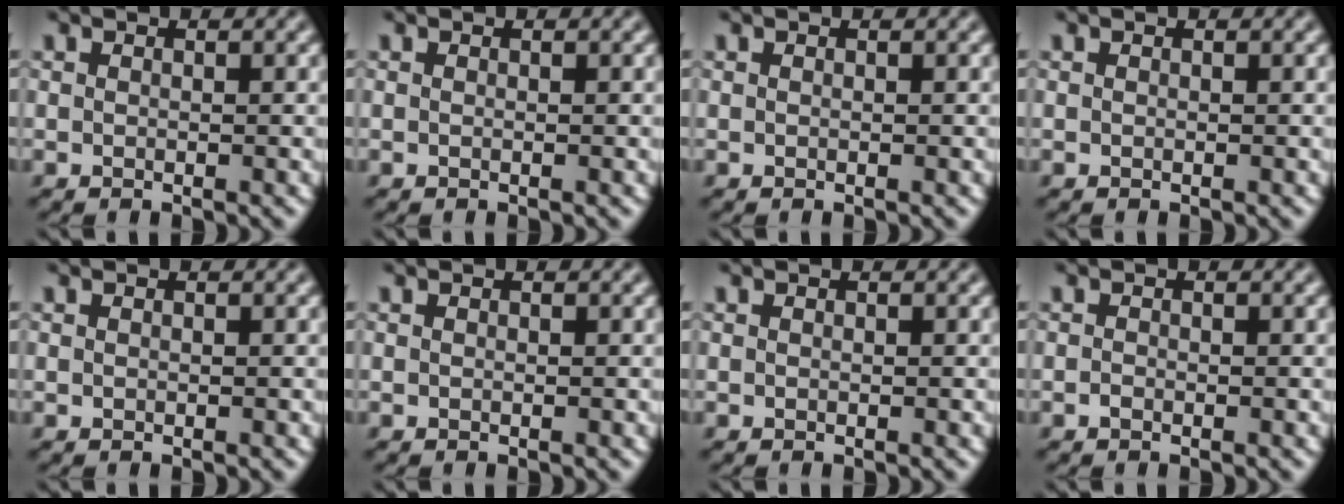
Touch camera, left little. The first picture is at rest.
{"total": 0.0}
{"total": 0.0}
{"total": 0.0}
{"total": 0.0}
{"total": 0.0}
{"total": 0.0}
{"total": 0.5, "force": [-0.3, 0.2, 0.3], "torque": [-0.007, -0.001, -0.006]}